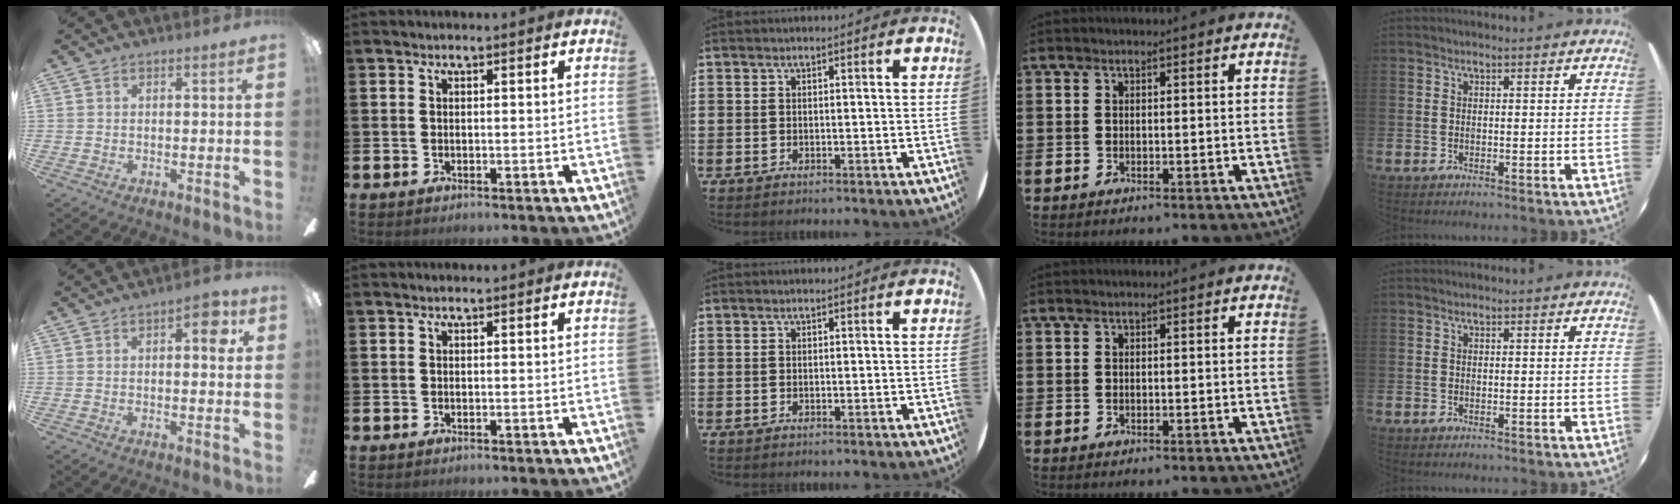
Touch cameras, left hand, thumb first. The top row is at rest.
{"thumb": {"total": 5.9, "force": [1.8, 2.3, 5.0], "torque": [-0.060, -0.002, 0.021]}}